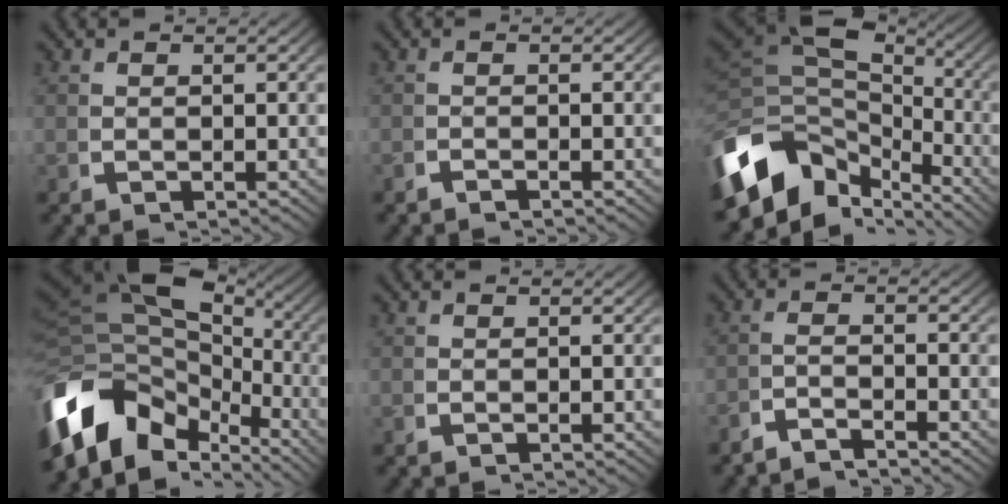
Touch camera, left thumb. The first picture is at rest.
{"total": 0.7, "force": [-0.7, 0.0, 0.1], "torque": [0.004, 0.000, -0.017]}
{"total": 14.9, "force": [-1.6, 9.8, 11.1], "torque": [-0.235, -0.038, -0.010]}
{"total": 16.6, "force": [-2.2, 10.9, 12.3], "torque": [-0.245, -0.041, -0.021]}
{"total": 0.0}
{"total": 2.3, "force": [-2.1, 0.3, 0.9], "torque": [-0.015, -0.004, -0.047]}